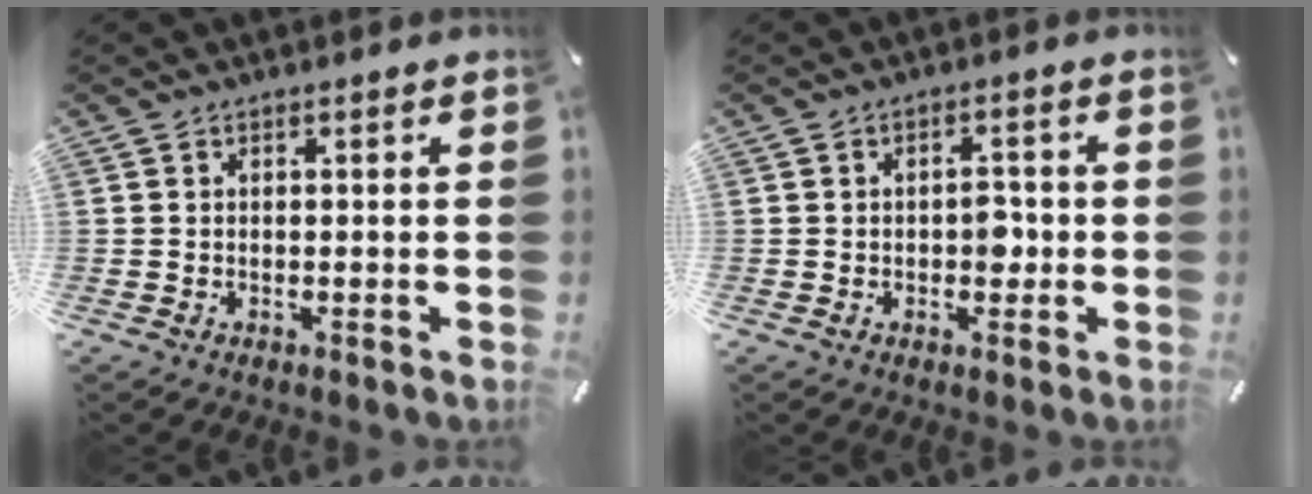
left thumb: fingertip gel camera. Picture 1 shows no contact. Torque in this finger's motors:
{"motor_torque": [0.35, 1.00, 0.37, -0.15, 0.15]}